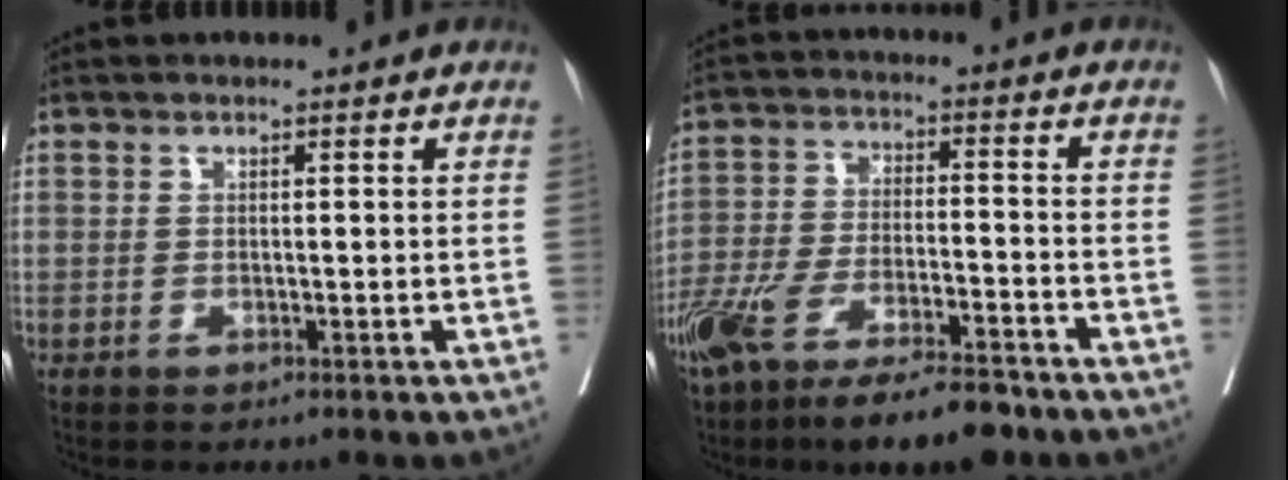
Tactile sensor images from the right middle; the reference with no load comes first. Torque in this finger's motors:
{"motor_torque": [0.51, -0.38, 0.30, 0.15]}